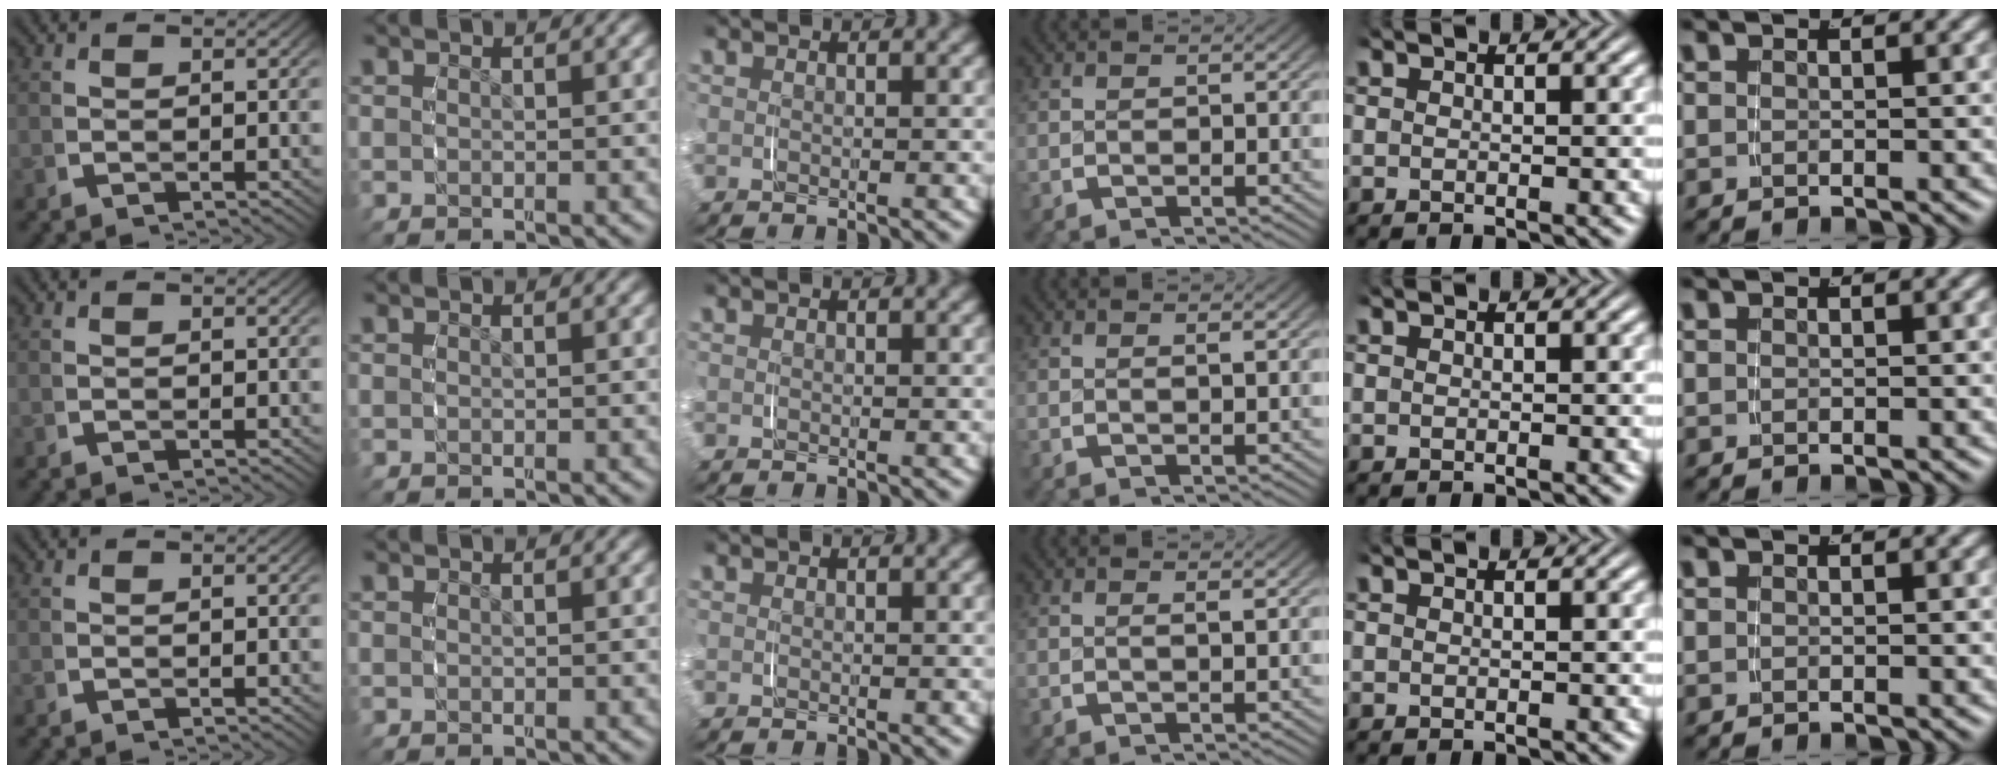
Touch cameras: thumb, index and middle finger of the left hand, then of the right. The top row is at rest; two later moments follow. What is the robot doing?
{"motion": "grasp_and_lifting", "object": "pen bag"}